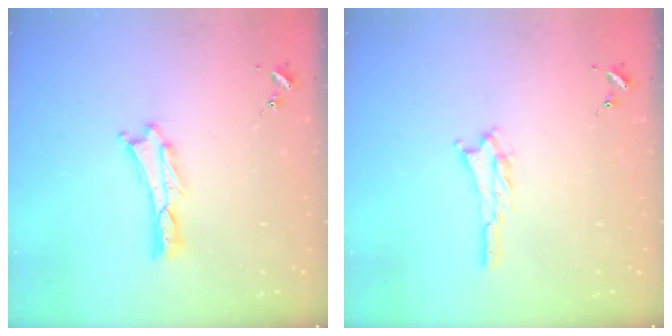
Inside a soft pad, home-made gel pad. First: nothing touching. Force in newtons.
{"total": 1.5, "press": 1.5, "slide": 0.3}